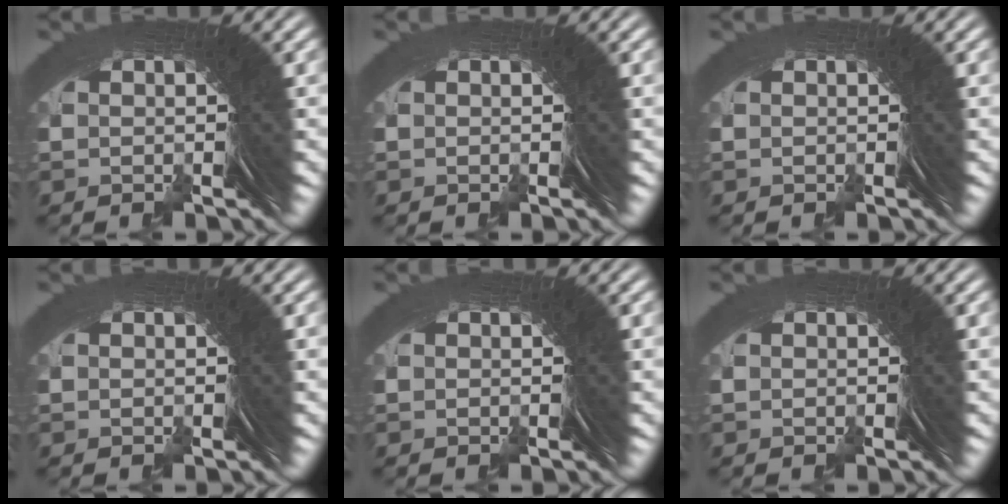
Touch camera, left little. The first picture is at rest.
{"total": 0.0}
{"total": 0.0}
{"total": 0.0}
{"total": 0.0}
{"total": 0.0}